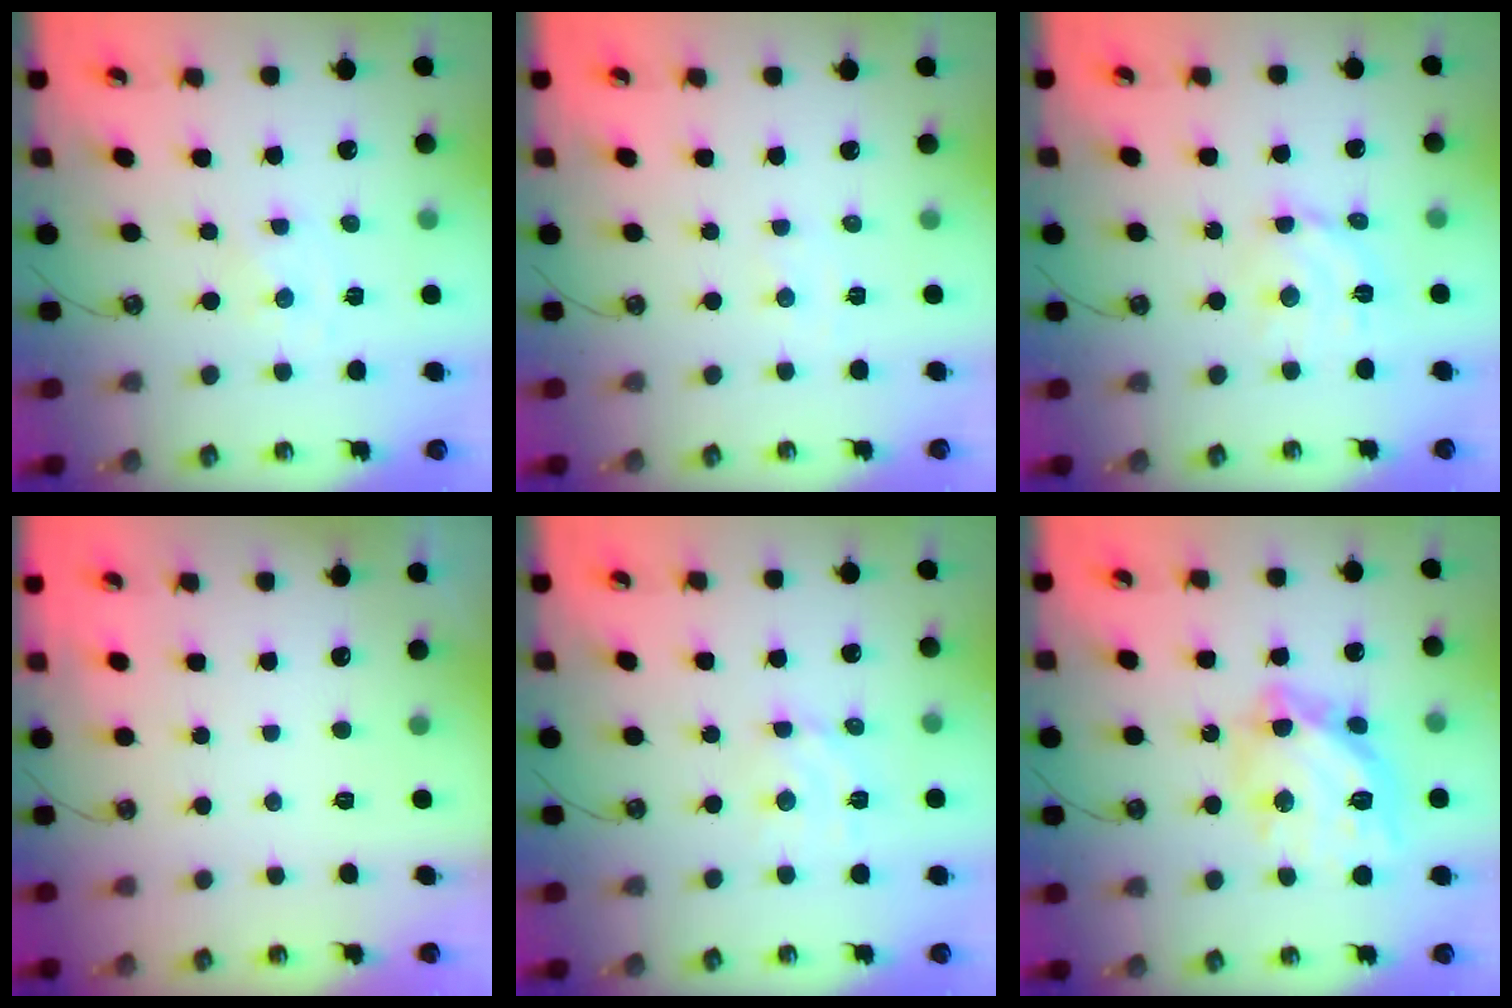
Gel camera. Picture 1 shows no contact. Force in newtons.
{"total": 3.4, "press": 3.3, "slide": 0.5}
{"total": 8.7, "press": 8.7, "slide": 0.5}
{"total": 0.0}
{"total": 5.5, "press": 5.4, "slide": 1.1}
{"total": 17.8, "press": 17.7, "slide": 1.7}